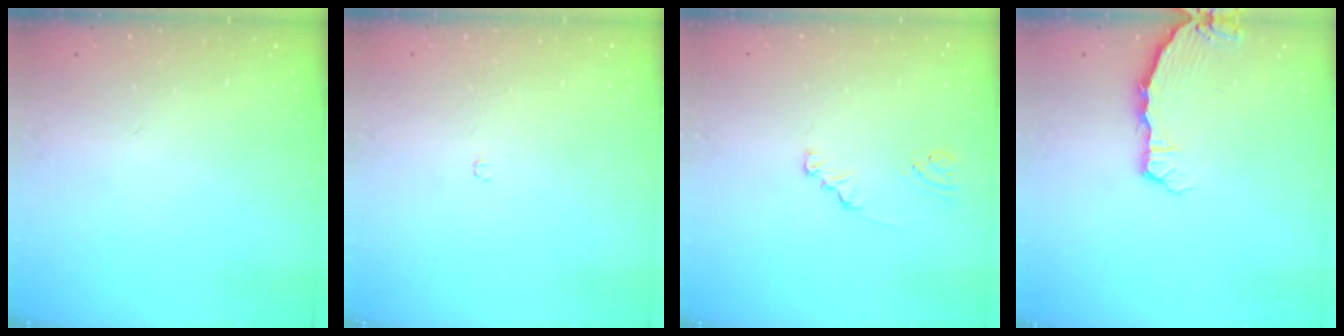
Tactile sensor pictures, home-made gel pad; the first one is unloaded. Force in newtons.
{"total": 1.9, "press": 1.9, "slide": 0.3}
{"total": 1.3, "press": 1.3, "slide": 0.1}
{"total": 2.6, "press": 2.5, "slide": 0.3}